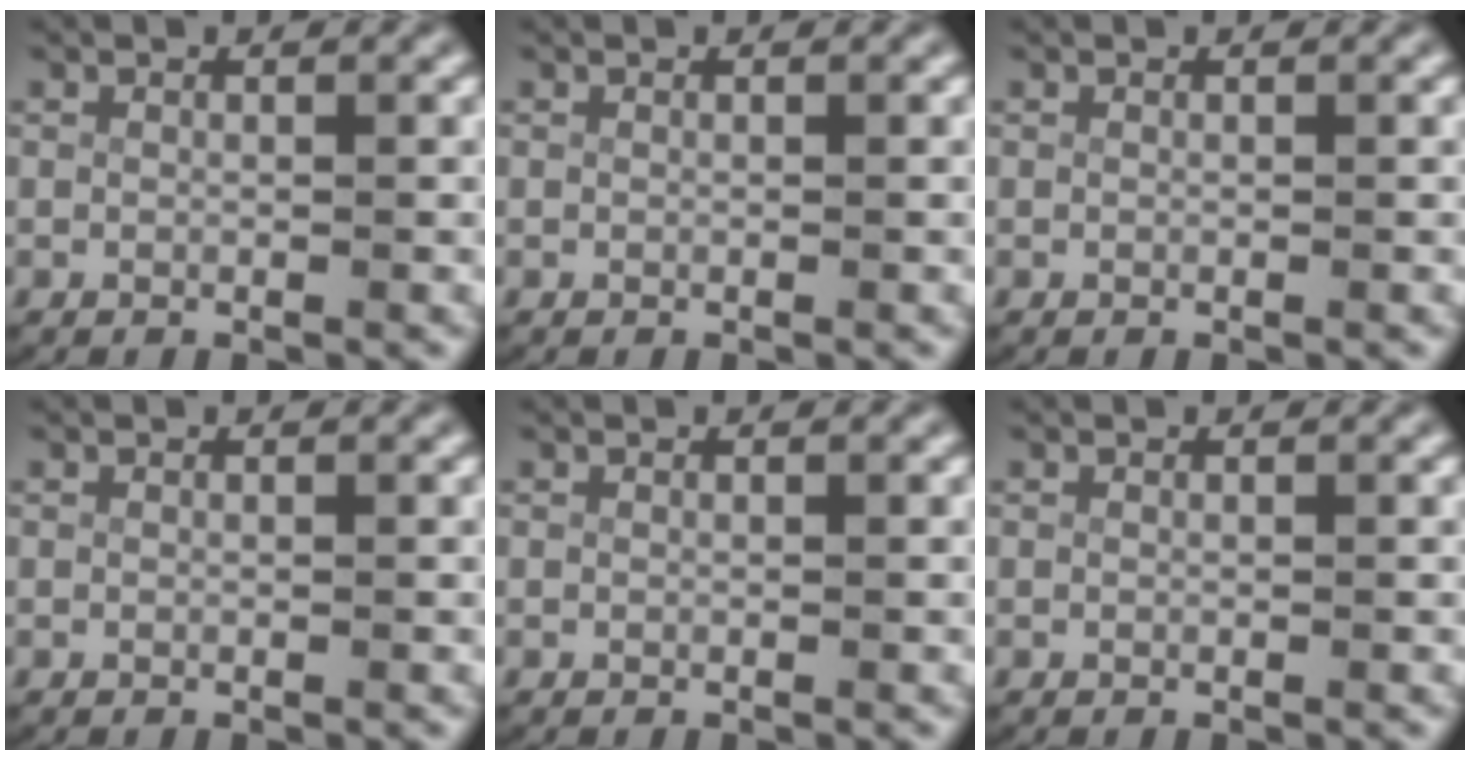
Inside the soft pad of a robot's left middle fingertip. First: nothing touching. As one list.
[{"total": 0.0}, {"total": 0.0}, {"total": 0.0}, {"total": 0.0}, {"total": 0.0}]